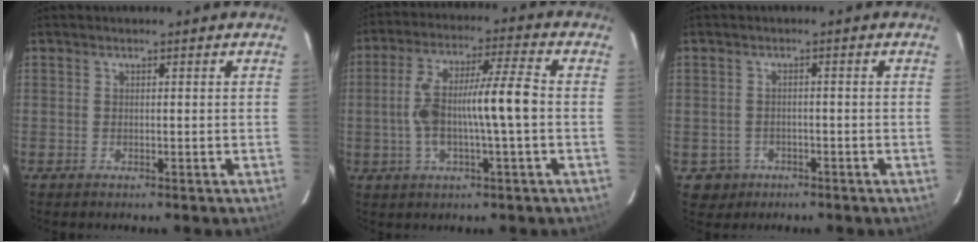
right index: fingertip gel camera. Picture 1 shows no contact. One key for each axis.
{"total": 11.7, "fx": -1.0, "fy": 1.2, "fz": 11.6, "tx": -0.217, "ty": 0.022, "tz": -0.018}
{"total": 3.5, "fx": -1.5, "fy": 3.1, "fz": 0.0, "tx": 0.002, "ty": 0.011, "tz": -0.020}